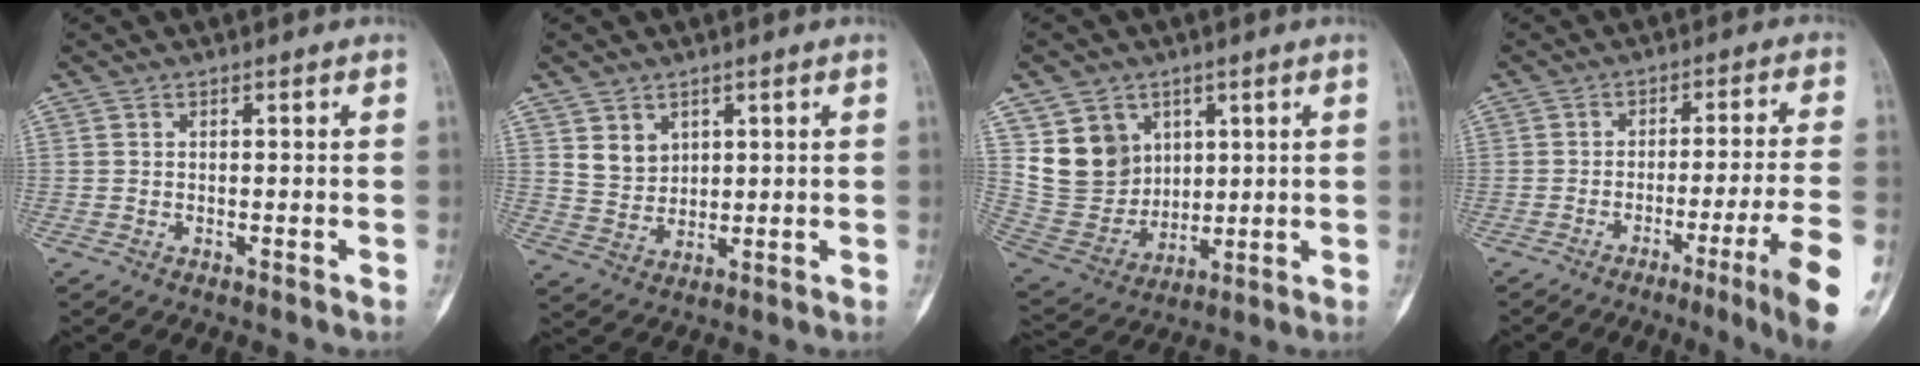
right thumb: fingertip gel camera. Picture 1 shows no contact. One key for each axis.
{"total": 4.9, "fx": 2.4, "fy": 3.8, "fz": 1.8, "tx": -0.012, "ty": -0.022, "tz": 0.055}
{"total": 12.5, "fx": 5.0, "fy": 10.4, "fz": 4.7, "tx": -0.060, "ty": -0.023, "tz": 0.117}
{"total": 13.1, "fx": -6.1, "fy": -0.1, "fz": 11.6, "tx": -0.162, "ty": 0.006, "tz": -0.087}